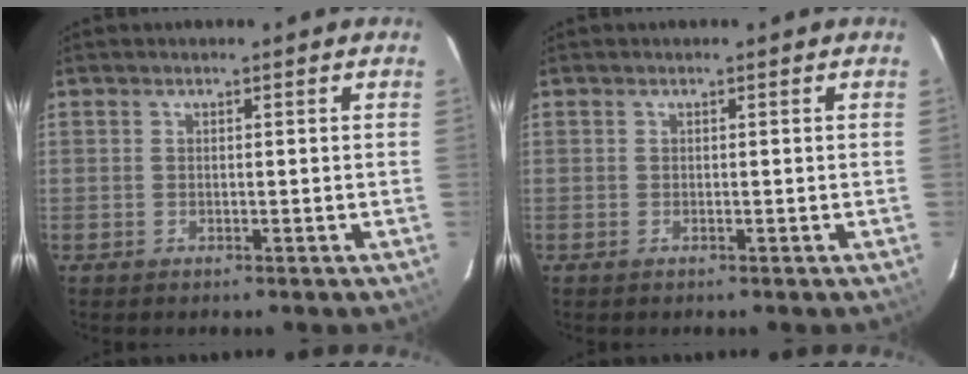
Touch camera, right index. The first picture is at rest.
{"total": 0.0}